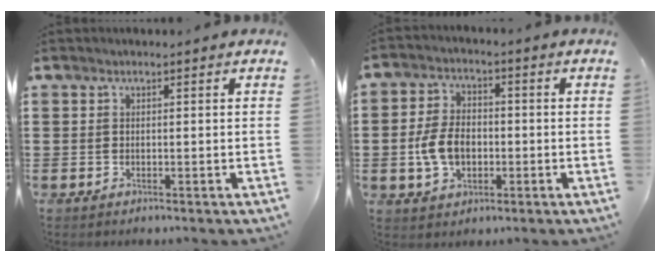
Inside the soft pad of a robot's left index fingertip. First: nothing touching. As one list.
[{"total": 6.7, "force": [-1.4, 4.3, 4.9], "torque": [-0.117, 0.002, -0.031]}]